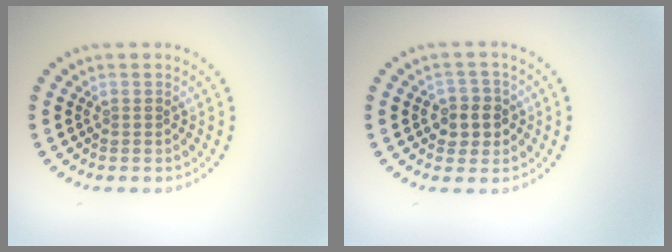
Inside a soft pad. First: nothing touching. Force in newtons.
{"total": 2.7, "press": 2.5, "slide": 0.8}